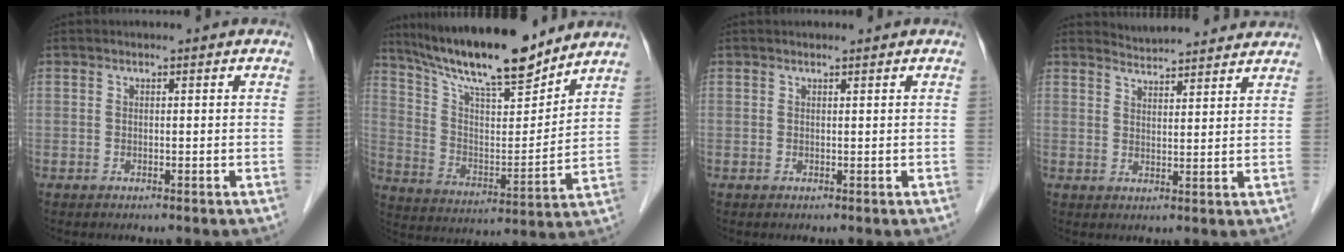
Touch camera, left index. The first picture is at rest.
{"total": 17.6, "force": [15.2, 2.3, 8.4], "torque": [-0.150, -0.001, 0.266]}
{"total": 0.9, "force": [0.9, 0.0, 0.3], "torque": [-0.006, 0.011, 0.016]}
{"total": 8.8, "force": [8.6, 1.1, 1.6], "torque": [-0.027, 0.012, 0.109]}